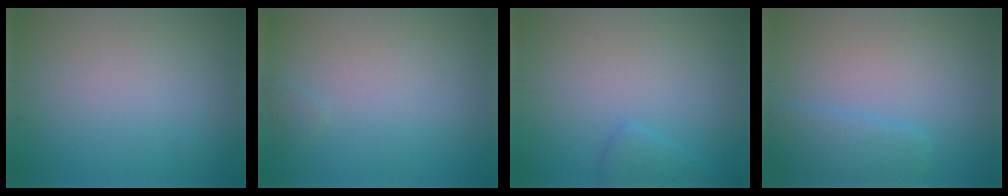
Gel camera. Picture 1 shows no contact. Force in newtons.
{"total": 0.6, "press": 0.6, "slide": 0.1}
{"total": 1.7, "press": 1.7, "slide": 0.1}
{"total": 3.0, "press": 3.0, "slide": 0.1}